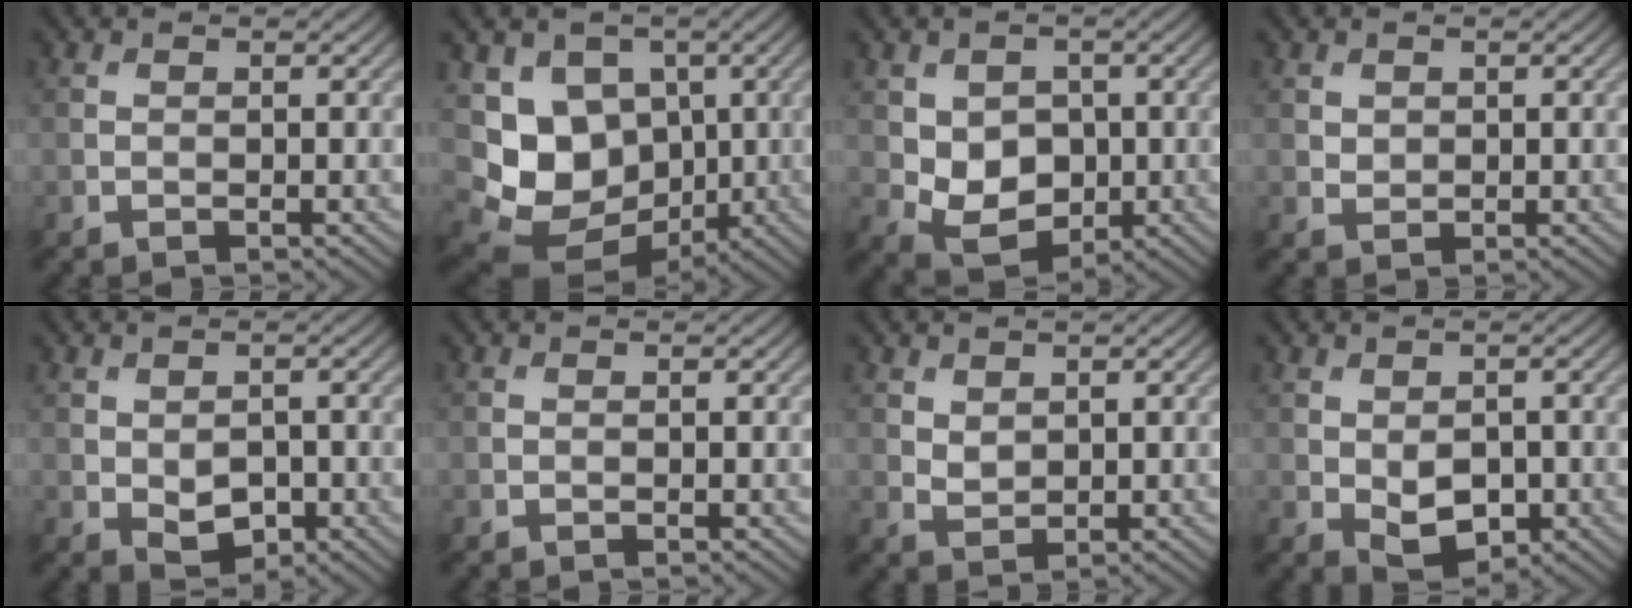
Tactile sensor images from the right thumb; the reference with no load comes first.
{"total": 10.5, "force": [-0.4, 8.7, 5.9], "torque": [-0.124, -0.028, -0.008]}
{"total": 6.1, "force": [-0.1, 4.8, 3.7], "torque": [-0.083, -0.014, -0.001]}
{"total": 1.1, "force": [0.6, 0.9, 0.3], "torque": [-0.010, -0.003, 0.016]}
{"total": 3.7, "force": [-0.9, 2.3, 2.7], "torque": [-0.049, -0.010, -0.010]}
{"total": 0.0}
{"total": 1.8, "force": [1.2, 1.1, 0.9], "torque": [-0.023, -0.004, 0.028]}
{"total": 4.8, "force": [-1.0, 3.0, 3.6], "torque": [-0.066, -0.011, -0.011]}